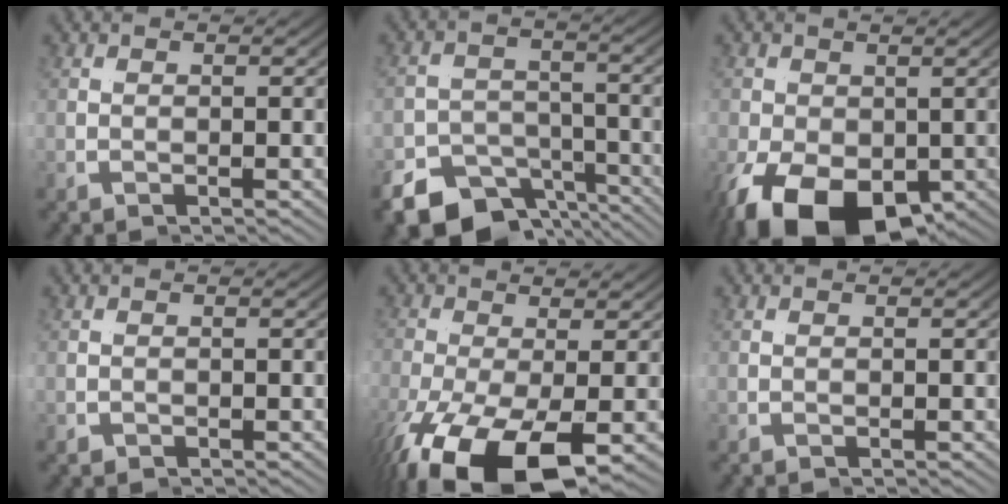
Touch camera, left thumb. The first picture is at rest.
{"total": 6.6, "force": [-5.4, 3.5, 1.6], "torque": [-0.025, -0.019, -0.094]}
{"total": 9.2, "force": [-3.1, 5.8, 6.5], "torque": [-0.134, -0.030, -0.037]}
{"total": 0.5, "force": [-0.3, 0.3, -0.3], "torque": [0.008, -0.004, -0.002]}
{"total": 7.3, "force": [-4.8, 1.9, 5.2], "torque": [-0.099, -0.023, -0.069]}
{"total": 0.0}